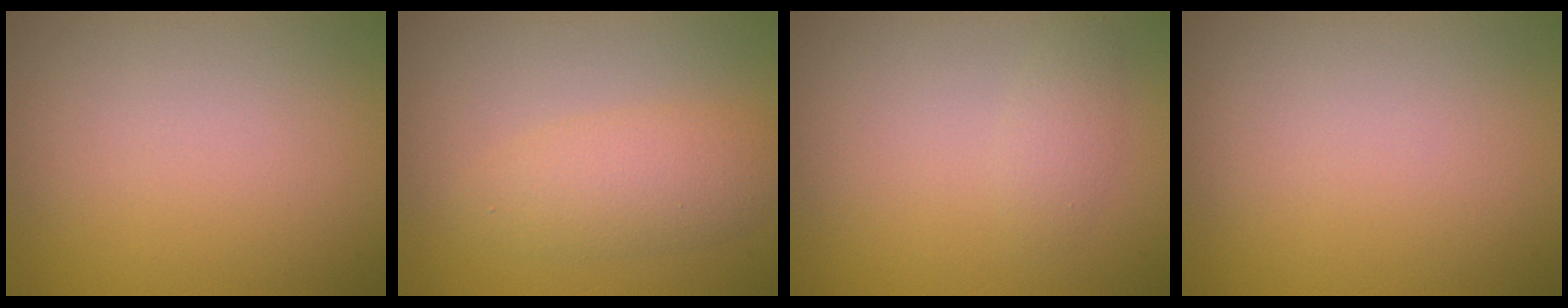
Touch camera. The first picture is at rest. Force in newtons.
{"total": 3.3, "press": 3.3, "slide": 0.1}
{"total": 1.2, "press": 1.2, "slide": 0.0}
{"total": 0.0}